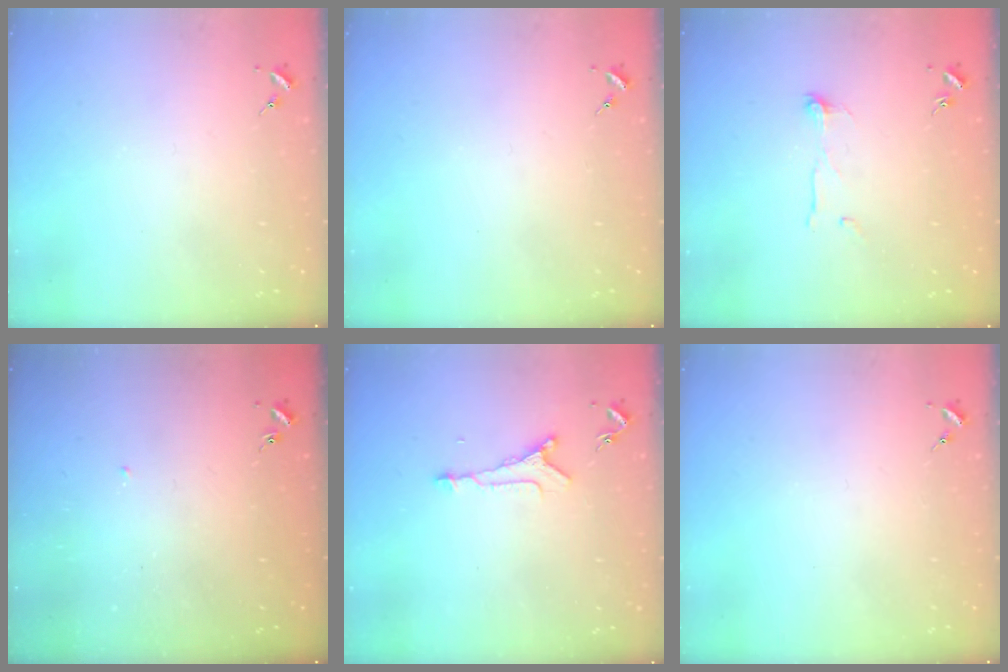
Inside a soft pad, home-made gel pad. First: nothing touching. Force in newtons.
{"total": 0.0}
{"total": 4.5, "press": 4.5, "slide": 0.3}
{"total": 4.0, "press": 4.0, "slide": 0.3}
{"total": 5.2, "press": 5.2, "slide": 0.4}
{"total": 0.0}